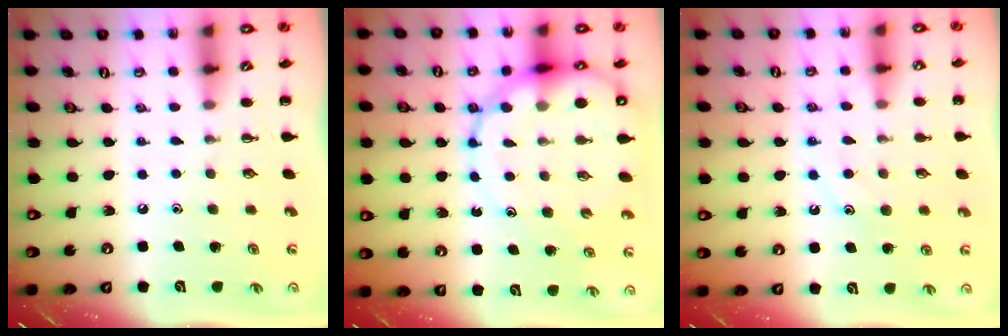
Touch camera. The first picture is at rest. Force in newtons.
{"total": 17.9, "press": 17.4, "slide": 4.4}
{"total": 9.7, "press": 9.7, "slide": 0.9}